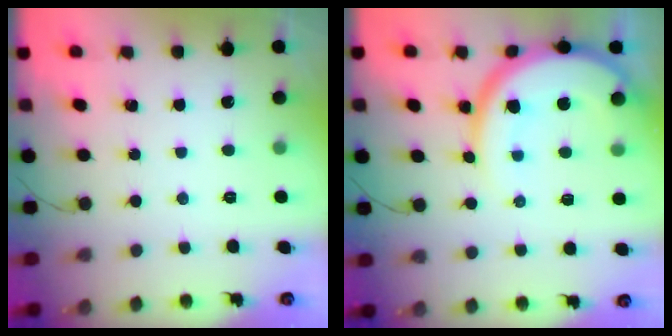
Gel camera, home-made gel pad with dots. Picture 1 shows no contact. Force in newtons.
{"total": 14.1, "press": 14.0, "slide": 1.6}